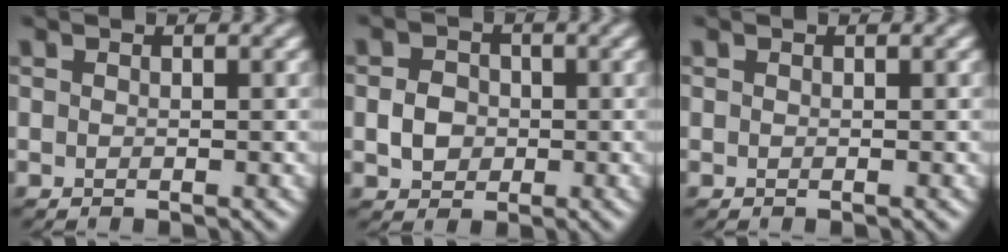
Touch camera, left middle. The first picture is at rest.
{"total": 2.7, "force": [-0.3, 2.3, 1.4], "torque": [-0.025, 0.001, -0.008]}
{"total": 0.0}